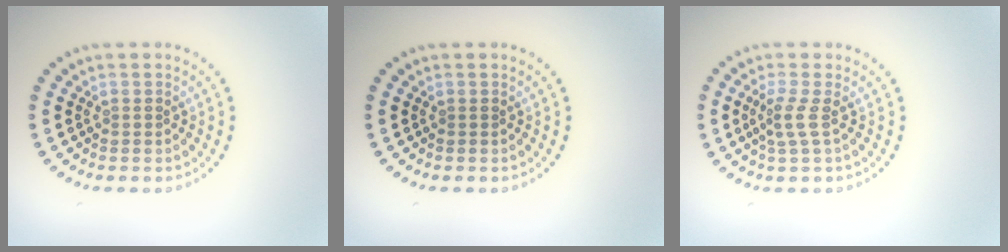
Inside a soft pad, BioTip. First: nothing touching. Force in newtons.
{"total": 0.0}
{"total": 1.8, "press": 1.3, "slide": 1.2}